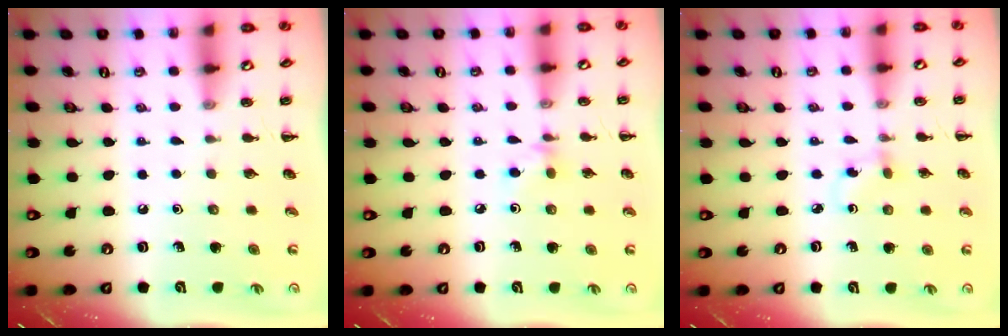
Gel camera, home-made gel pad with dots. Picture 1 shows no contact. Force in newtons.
{"total": 4.0, "press": 3.7, "slide": 1.5}
{"total": 1.7, "press": 1.5, "slide": 0.8}